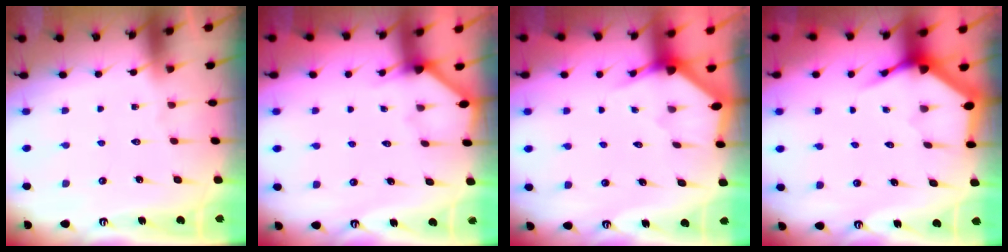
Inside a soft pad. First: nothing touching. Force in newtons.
{"total": 2.6, "press": 2.6, "slide": 0.3}
{"total": 2.2, "press": 2.2, "slide": 0.2}
{"total": 3.9, "press": 3.9, "slide": 0.5}